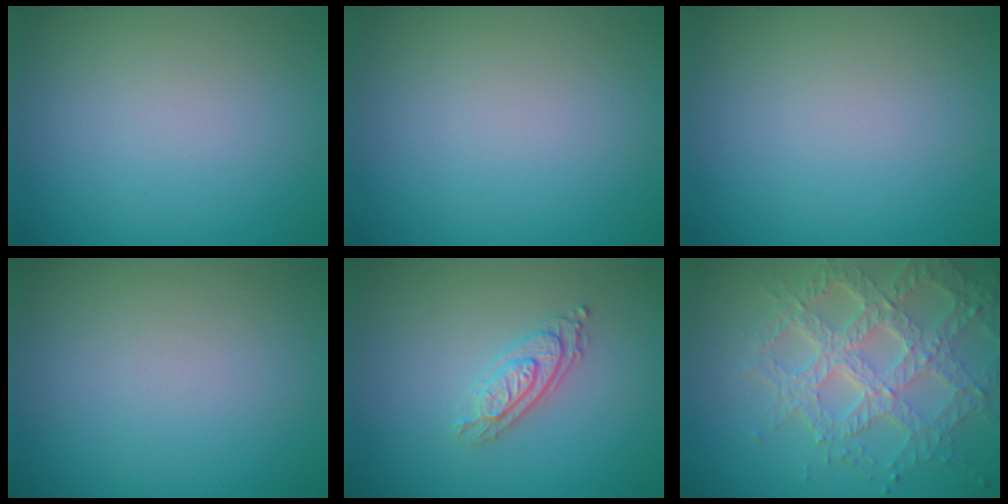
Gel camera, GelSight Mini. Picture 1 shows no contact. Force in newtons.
{"total": 0.0}
{"total": 0.0}
{"total": 0.0}
{"total": 2.8, "press": 2.2, "slide": 1.7}
{"total": 7.1, "press": 5.2, "slide": 4.8}